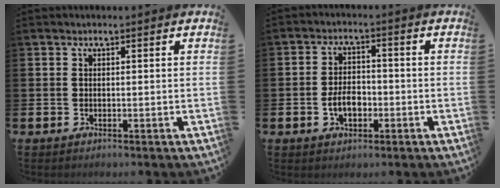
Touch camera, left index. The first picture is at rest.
{"total": 4.1, "force": [-1.3, 2.5, 3.0], "torque": [-0.043, 0.003, -0.027]}